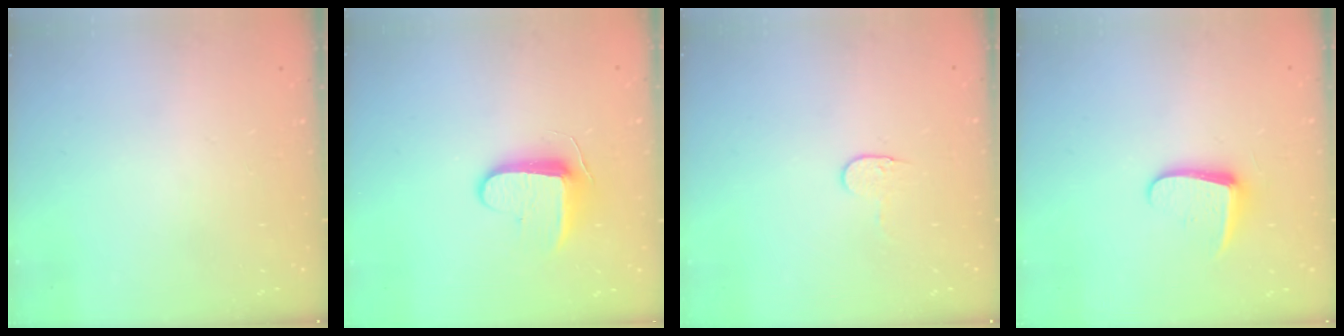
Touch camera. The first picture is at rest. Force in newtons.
{"total": 8.7, "press": 8.7, "slide": 0.9}
{"total": 4.1, "press": 4.1, "slide": 0.4}
{"total": 8.9, "press": 8.8, "slide": 0.8}